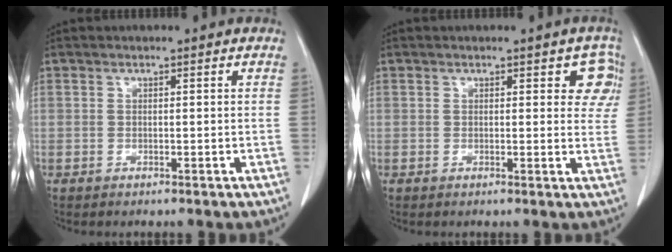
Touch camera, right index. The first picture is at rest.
{"total": 4.4, "force": [1.9, 2.4, 3.2], "torque": [-0.008, 0.001, 0.012]}